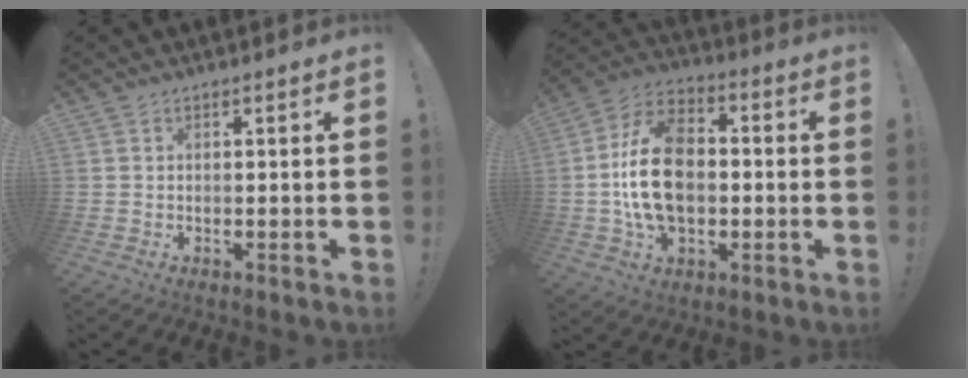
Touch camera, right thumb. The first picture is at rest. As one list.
[{"total": 20.1, "force": [-1.6, 13.6, 14.7], "torque": [-0.264, 0.026, -0.021]}]